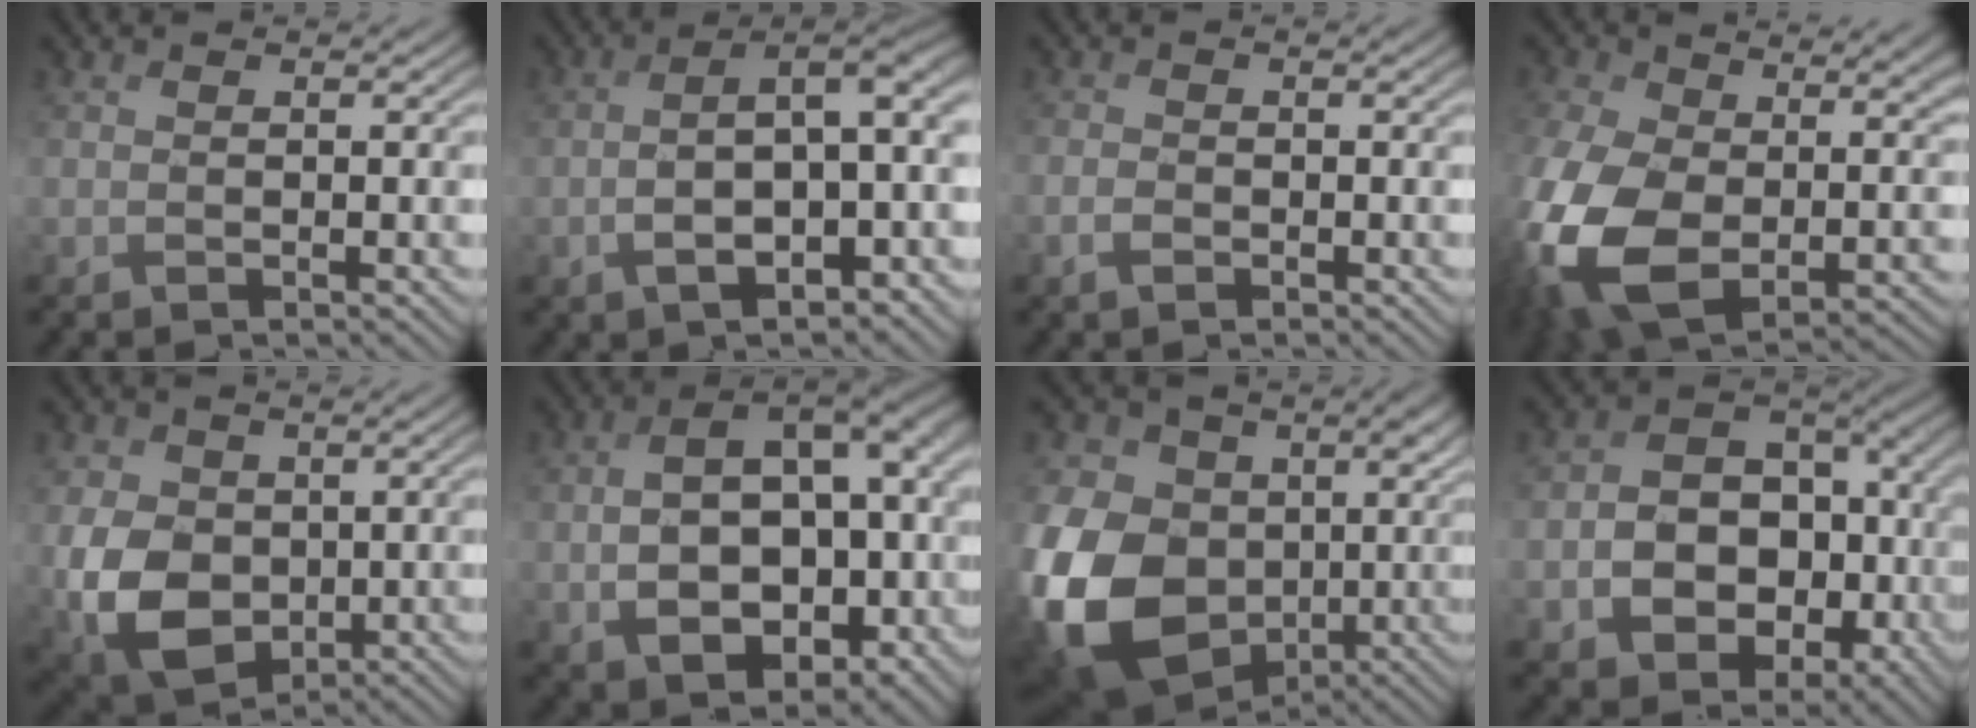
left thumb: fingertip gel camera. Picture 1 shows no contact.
{"total": 11.7, "force": [-2.3, 5.5, 10.1], "torque": [-0.163, -0.001, -0.034]}
{"total": 1.6, "force": [-0.9, 0.8, 1.0], "torque": [-0.026, 0.001, -0.020]}
{"total": 18.5, "force": [0.5, 12.2, 13.9], "torque": [-0.351, -0.049, 0.031]}
{"total": 9.9, "force": [-0.3, 7.5, 6.5], "torque": [-0.177, -0.014, -0.006]}
{"total": 13.9, "force": [-2.7, 9.1, 10.2], "torque": [-0.183, -0.020, -0.032]}
{"total": 19.0, "force": [-1.5, 14.8, 11.9], "torque": [-0.298, -0.034, -0.014]}
{"total": 13.0, "force": [-2.9, 10.0, 7.9], "torque": [-0.144, -0.037, -0.045]}